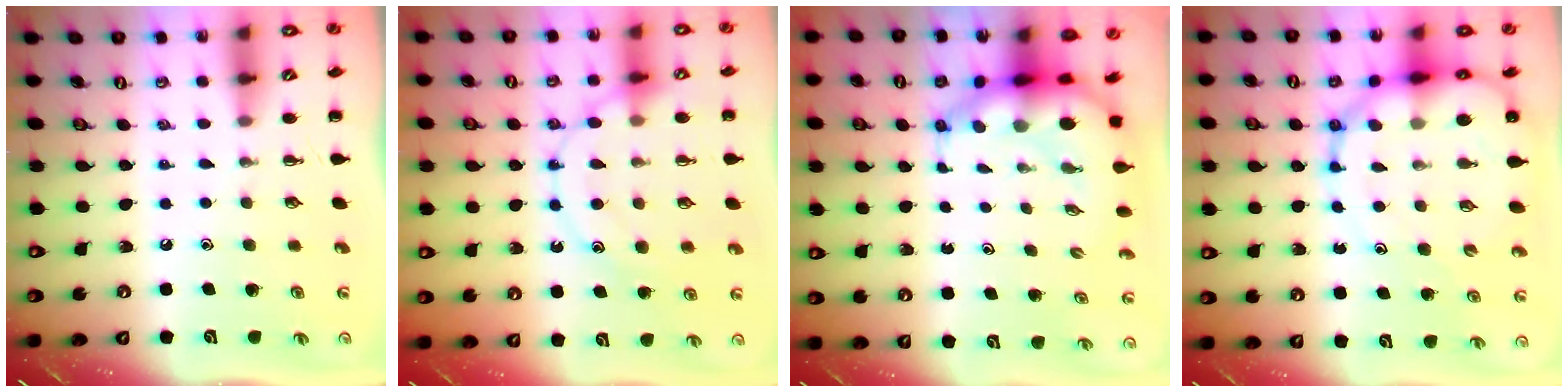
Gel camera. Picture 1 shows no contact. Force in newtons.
{"total": 14.3, "press": 14.3, "slide": 1.3}
{"total": 8.8, "press": 8.4, "slide": 2.6}
{"total": 14.1, "press": 13.6, "slide": 3.7}